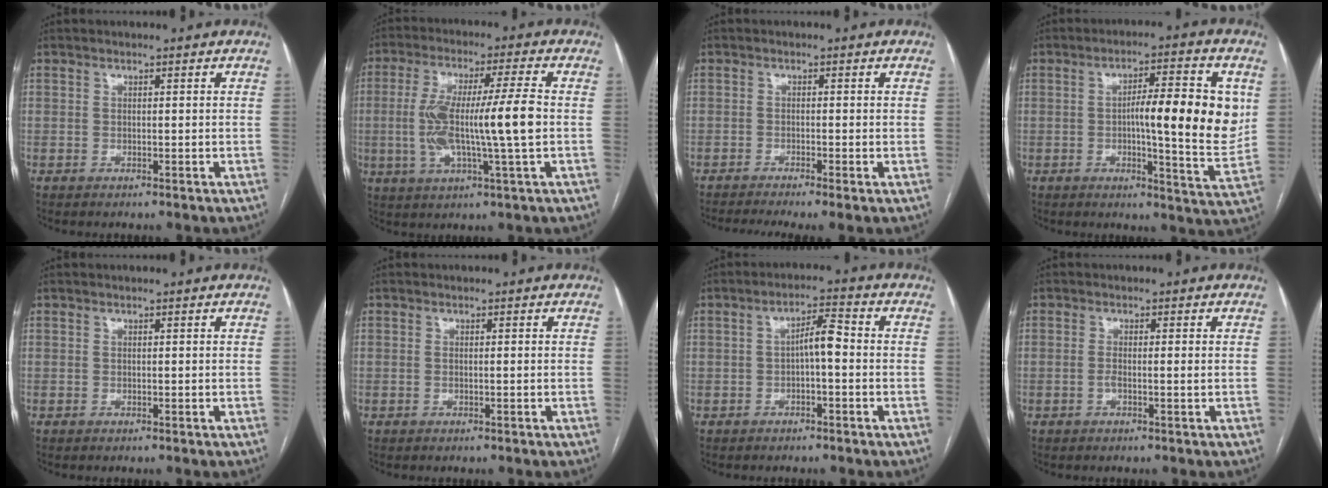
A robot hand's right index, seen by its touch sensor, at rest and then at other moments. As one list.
[{"total": 12.8, "force": [-0.7, 0.4, 12.8], "torque": [-0.249, 0.010, -0.014]}, {"total": 5.7, "force": [-4.2, 0.0, 3.8], "torque": [-0.059, -0.008, -0.068]}, {"total": 13.5, "force": [1.4, 1.9, 13.3], "torque": [-0.186, 0.007, 0.018]}, {"total": 0.0}, {"total": 0.5, "force": [-0.1, 0.0, 0.5], "torque": [-0.014, -0.001, 0.001]}, {"total": 4.2, "force": [-0.5, 0.9, 4.1], "torque": [-0.067, 0.016, -0.007]}, {"total": 1.6, "force": [-0.3, 0.0, 1.6], "torque": [-0.029, 0.001, -0.005]}]